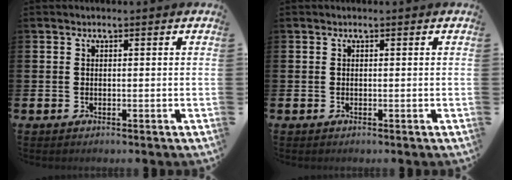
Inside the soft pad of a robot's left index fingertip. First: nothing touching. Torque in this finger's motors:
{"motor_torque": [0.00, 0.00, 0.00, 0.00]}